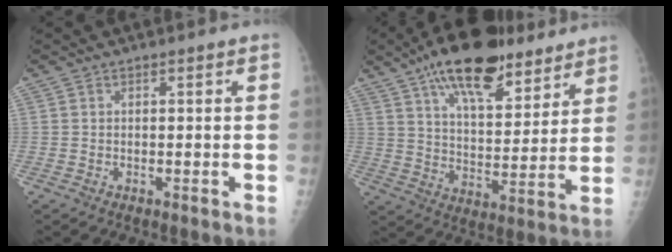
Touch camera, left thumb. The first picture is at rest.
{"total": 20.0, "force": [13.4, 8.4, 12.2], "torque": [-0.161, -0.049, 0.218]}